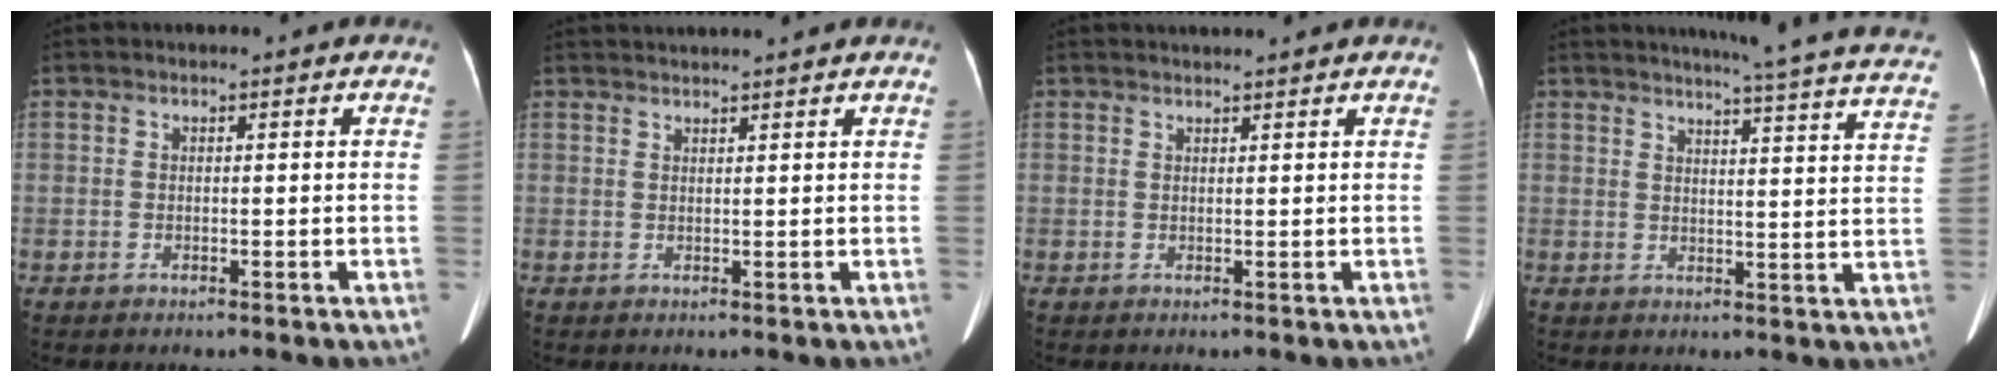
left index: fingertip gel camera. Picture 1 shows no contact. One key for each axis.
{"total": 5.3, "fx": 5.1, "fy": -0.4, "fz": 1.6, "tx": -0.022, "ty": 0.031, "tz": 0.070}
{"total": 2.7, "fx": 2.6, "fy": -0.1, "fz": 0.7, "tx": -0.010, "ty": 0.022, "tz": 0.040}
{"total": 22.2, "fx": 20.4, "fy": -0.3, "fz": 8.8, "tx": -0.114, "ty": -0.071, "tz": 0.222}